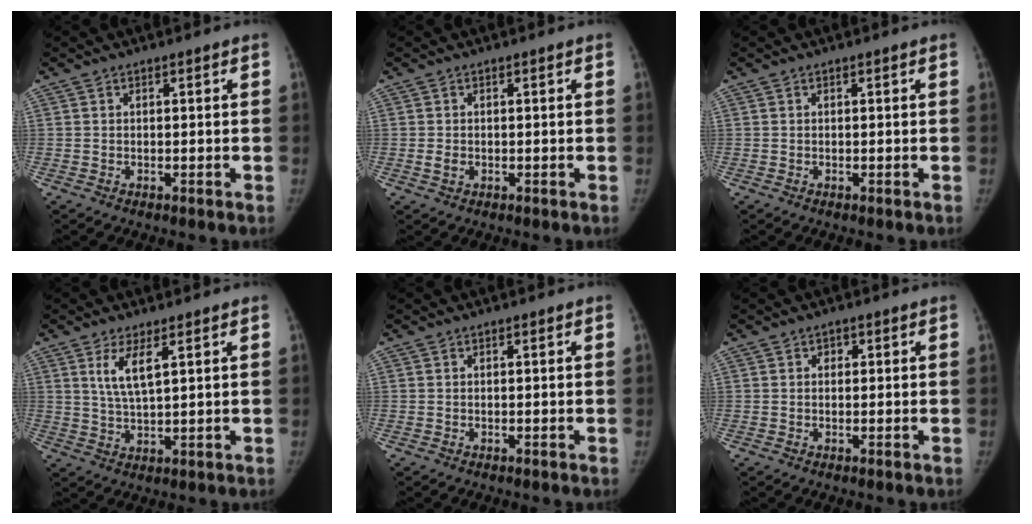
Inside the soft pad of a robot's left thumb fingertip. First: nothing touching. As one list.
[{"total": 1.4, "force": [-0.2, 1.0, 0.9], "torque": [-0.014, 0.000, -0.003]}, {"total": 0.0}, {"total": 5.4, "force": [2.4, 1.3, 4.6], "torque": [-0.093, -0.019, 0.055]}, {"total": 0.0}, {"total": 1.0, "force": [0.3, 0.9, 0.4], "torque": [0.005, 0.002, 0.002]}]